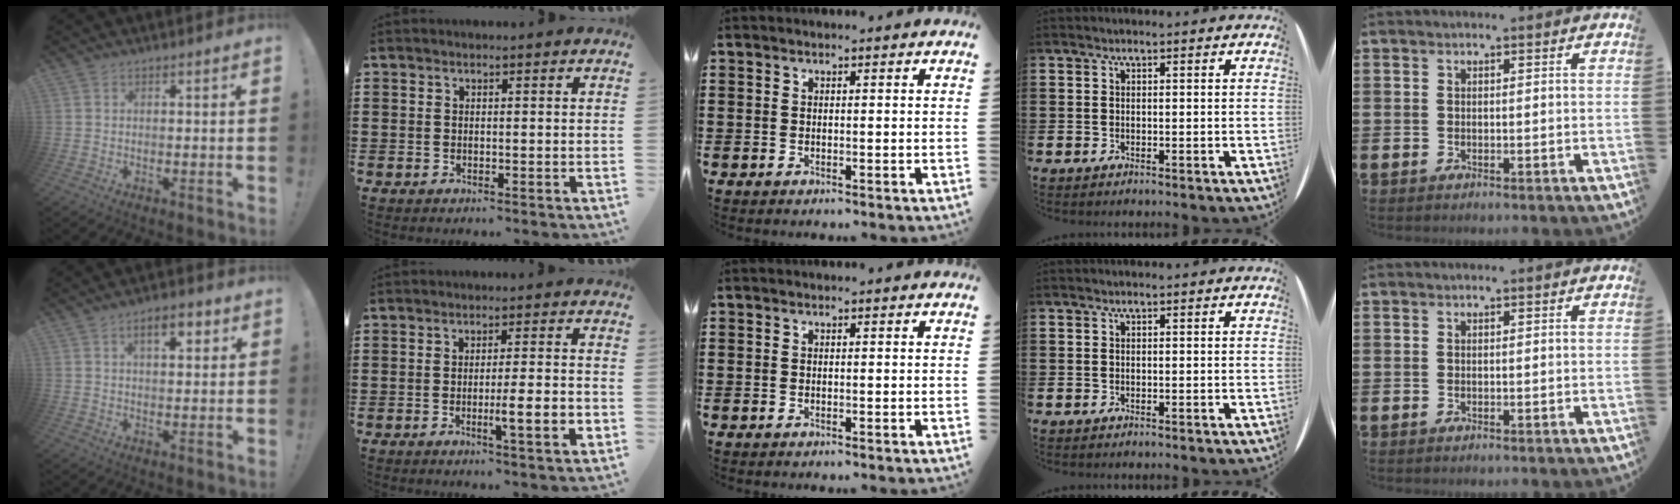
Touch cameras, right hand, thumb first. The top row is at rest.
{"thumb": {"total": 6.4, "force": [2.8, 2.7, 5.0], "torque": [-0.064, -0.005, 0.040]}, "index": {"total": 6.3, "force": [-1.8, 0.5, 6.0], "torque": [-0.088, -0.011, -0.030]}}